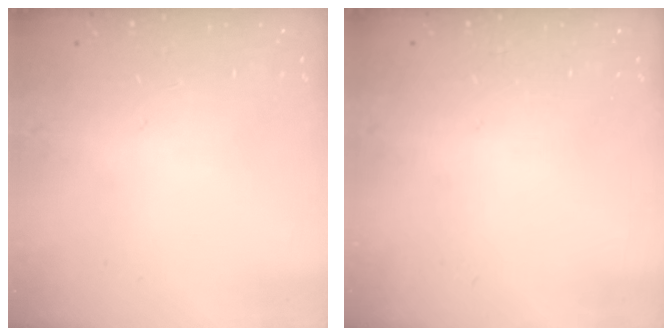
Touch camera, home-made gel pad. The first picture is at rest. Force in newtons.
{"total": 0.0}